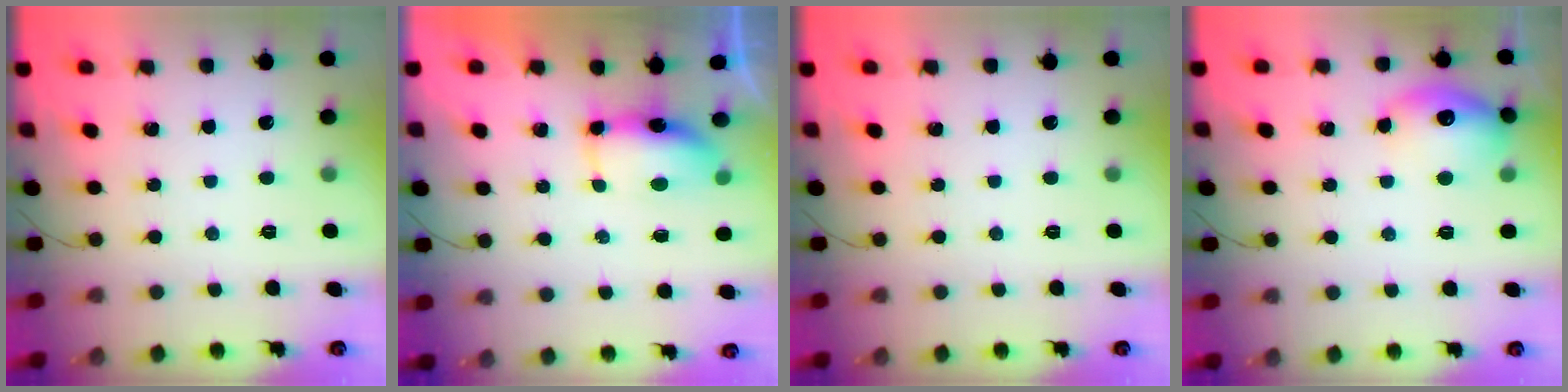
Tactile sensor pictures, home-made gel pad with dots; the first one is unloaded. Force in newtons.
{"total": 13.2, "press": 8.8, "slide": 9.9}
{"total": 0.0}
{"total": 14.1, "press": 14.1, "slide": 1.2}